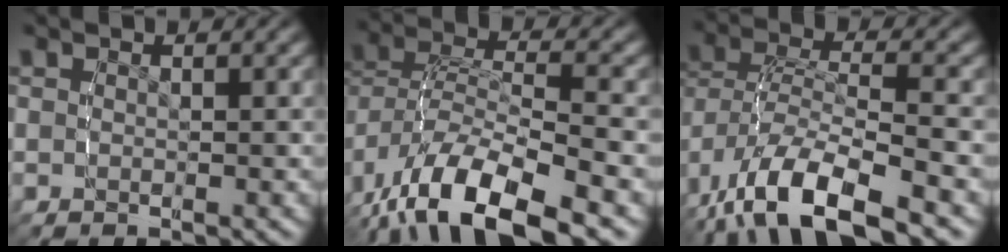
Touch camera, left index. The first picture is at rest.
{"total": 6.3, "force": [-3.7, 2.7, 4.3], "torque": [-0.097, -0.012, -0.048]}
{"total": 5.7, "force": [-3.1, 2.4, 4.2], "torque": [-0.092, -0.012, -0.039]}